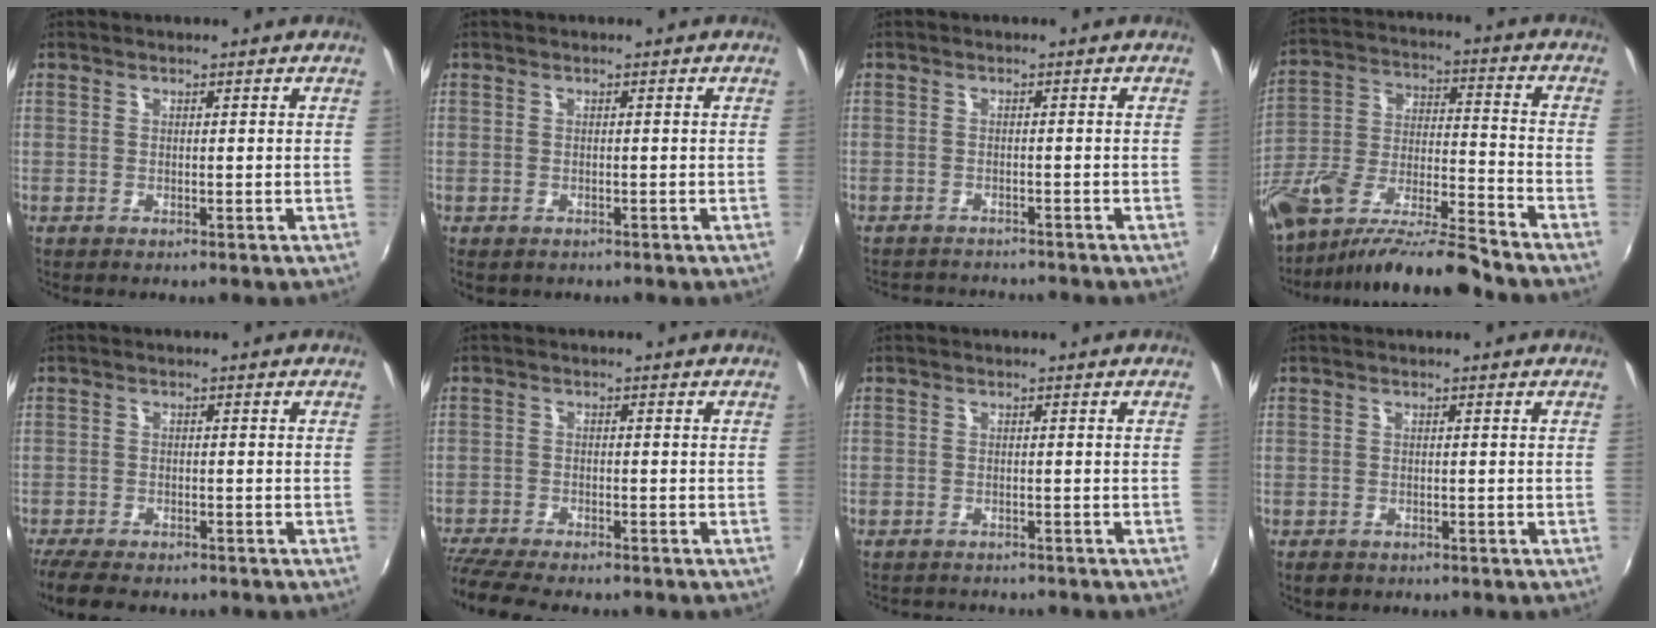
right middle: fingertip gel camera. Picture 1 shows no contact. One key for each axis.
{"total": 1.6, "fx": -1.1, "fy": 0.9, "fz": 0.7, "tx": -0.015, "ty": -0.007, "tz": -0.014}
{"total": 6.1, "fx": -5.8, "fy": 1.3, "fz": 1.4, "tx": -0.040, "ty": -0.008, "tz": -0.086}
{"total": 16.5, "fx": -13.4, "fy": 2.2, "fz": 9.4, "tx": -0.190, "ty": -0.023, "tz": -0.244}
{"total": 8.3, "fx": -7.0, "fy": 2.3, "fz": 3.9, "tx": -0.097, "ty": -0.031, "tz": -0.122}
{"total": 9.1, "fx": -8.1, "fy": 1.2, "fz": 3.9, "tx": -0.107, "ty": -0.035, "tz": -0.140}
{"total": 3.5, "fx": -3.3, "fy": 0.9, "fz": 0.8, "tx": -0.023, "ty": -0.012, "tz": -0.048}
{"total": 2.2, "fx": -1.4, "fy": 1.4, "fz": 0.8, "tx": -0.019, "ty": -0.006, "tz": -0.021}